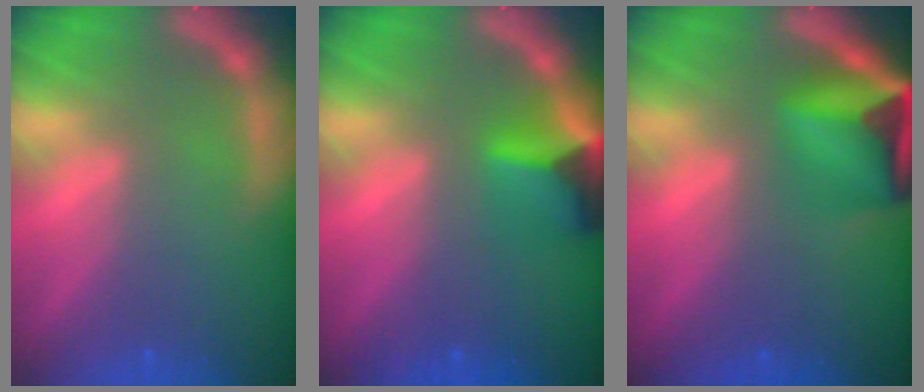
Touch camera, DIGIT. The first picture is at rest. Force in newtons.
{"total": 4.9}
{"total": 8.4}